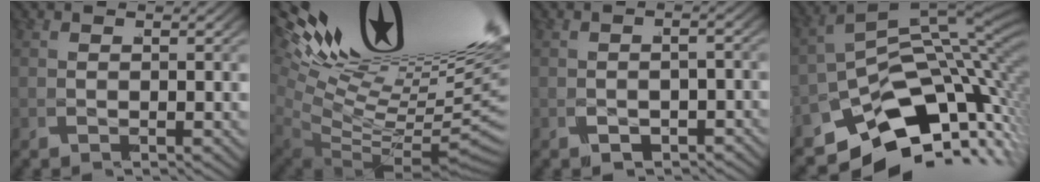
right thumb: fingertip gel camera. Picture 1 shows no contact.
{"total": 16.9, "force": [1.5, 10.0, 13.5], "torque": [-0.210, -0.021, 0.031]}
{"total": 2.4, "force": [-1.8, 1.1, 1.2], "torque": [-0.028, -0.002, -0.024]}
{"total": 17.5, "force": [-8.0, 9.7, 12.2], "torque": [-0.197, -0.044, -0.106]}